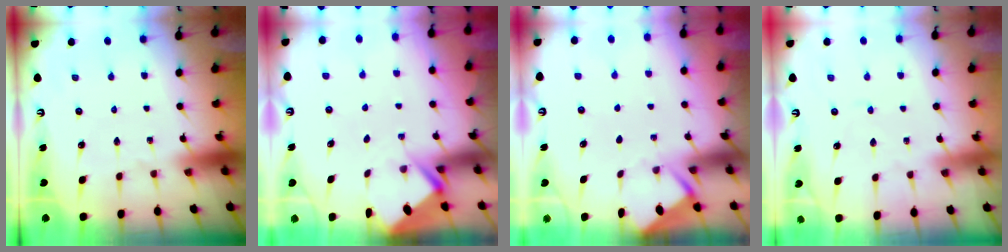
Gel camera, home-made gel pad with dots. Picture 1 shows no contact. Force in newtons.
{"total": 2.6, "press": 2.6, "slide": 0.1}
{"total": 2.9, "press": 2.9, "slide": 0.3}
{"total": 1.3, "press": 1.3, "slide": 0.2}